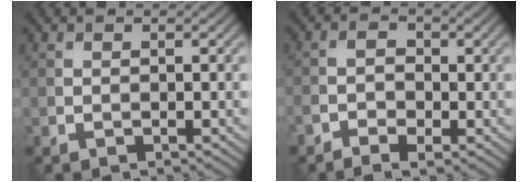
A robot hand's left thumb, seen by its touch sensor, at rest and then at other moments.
{"total": 2.9, "force": [-1.6, 1.5, 1.8], "torque": [-0.031, 0.002, -0.034]}